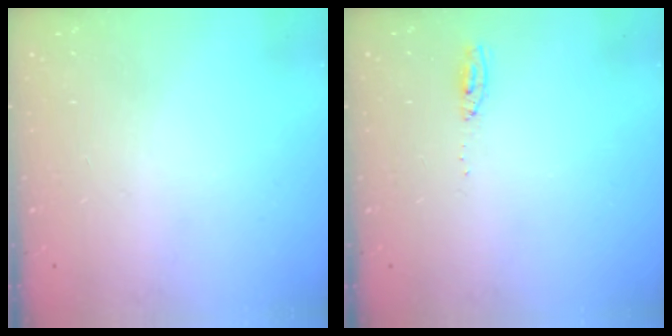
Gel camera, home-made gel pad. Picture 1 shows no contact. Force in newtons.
{"total": 4.6, "press": 4.4, "slide": 1.3}